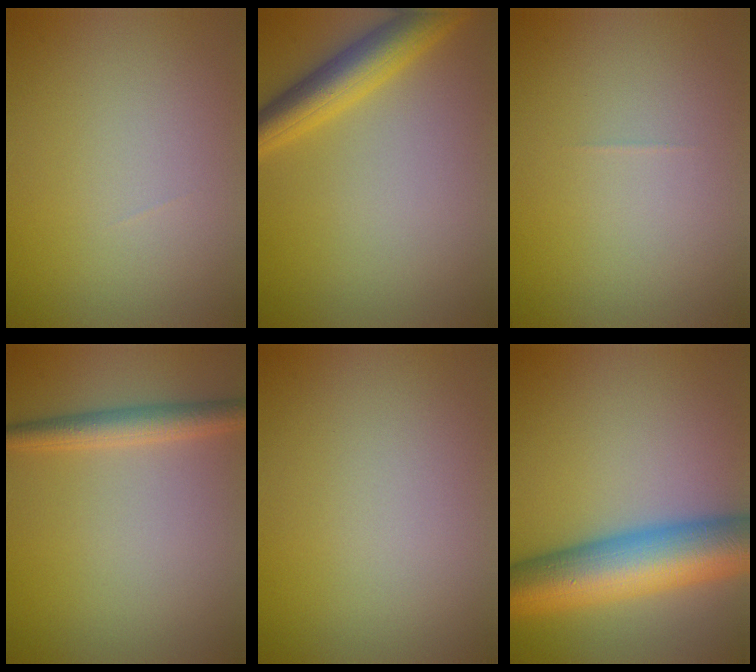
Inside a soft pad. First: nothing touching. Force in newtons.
{"total": 4.8, "press": 4.8, "slide": 0.1}
{"total": 0.0}
{"total": 2.6, "press": 2.6, "slide": 0.1}
{"total": 0.0}
{"total": 11.0, "press": 11.0, "slide": 0.3}